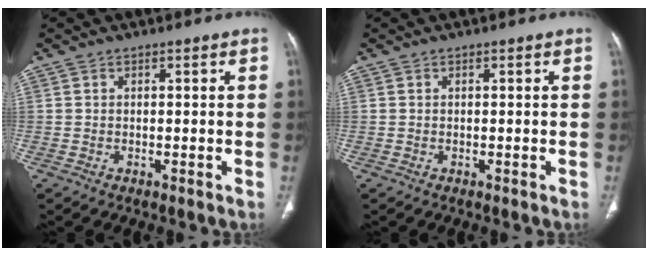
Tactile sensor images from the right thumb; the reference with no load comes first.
{"total": 0.0}